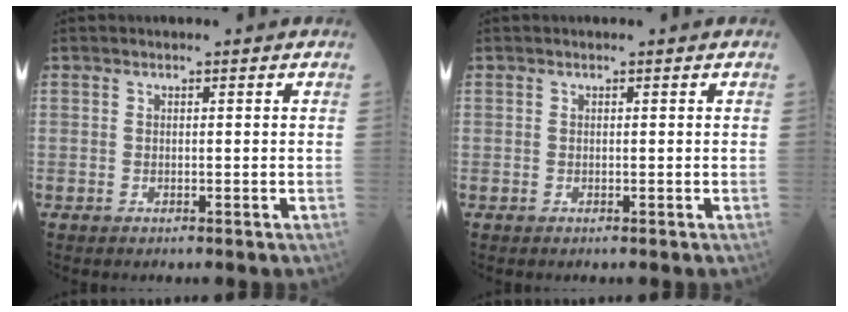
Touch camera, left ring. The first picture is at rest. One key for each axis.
{"total": 0.0}